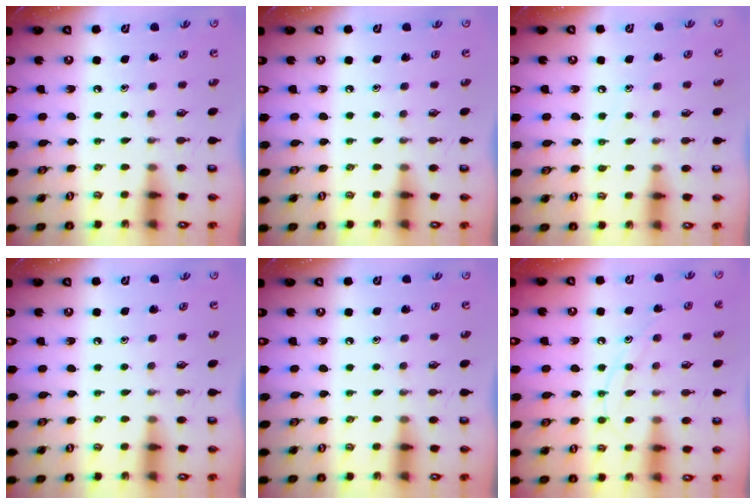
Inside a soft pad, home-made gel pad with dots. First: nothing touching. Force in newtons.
{"total": 0.0}
{"total": 5.9, "press": 5.9, "slide": 0.8}
{"total": 0.0}
{"total": 0.0}
{"total": 10.5, "press": 10.4, "slide": 1.0}